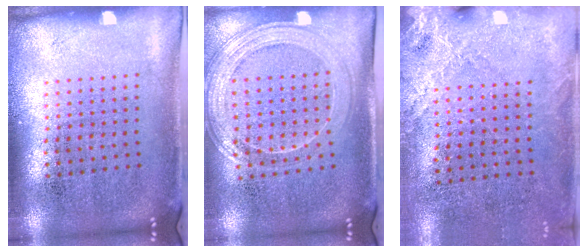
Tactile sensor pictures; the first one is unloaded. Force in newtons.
{"total": 1.6, "press": 1.5, "slide": 0.4}
{"total": 2.6, "press": 2.3, "slide": 1.1}